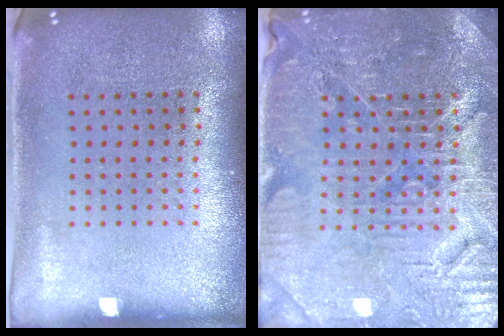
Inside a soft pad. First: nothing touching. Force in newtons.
{"total": 4.4, "press": 4.2, "slide": 1.3}